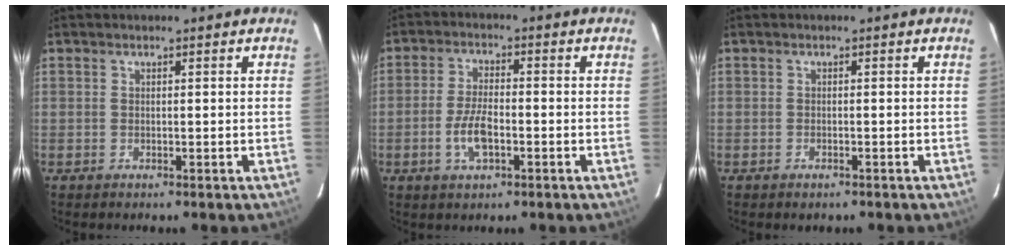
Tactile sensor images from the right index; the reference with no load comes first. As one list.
[{"total": 6.6, "force": [-2.3, 2.7, 5.5], "torque": [-0.116, 0.000, -0.043]}, {"total": 1.1, "force": [-0.8, 0.7, 0.4], "torque": [-0.007, -0.001, -0.012]}]